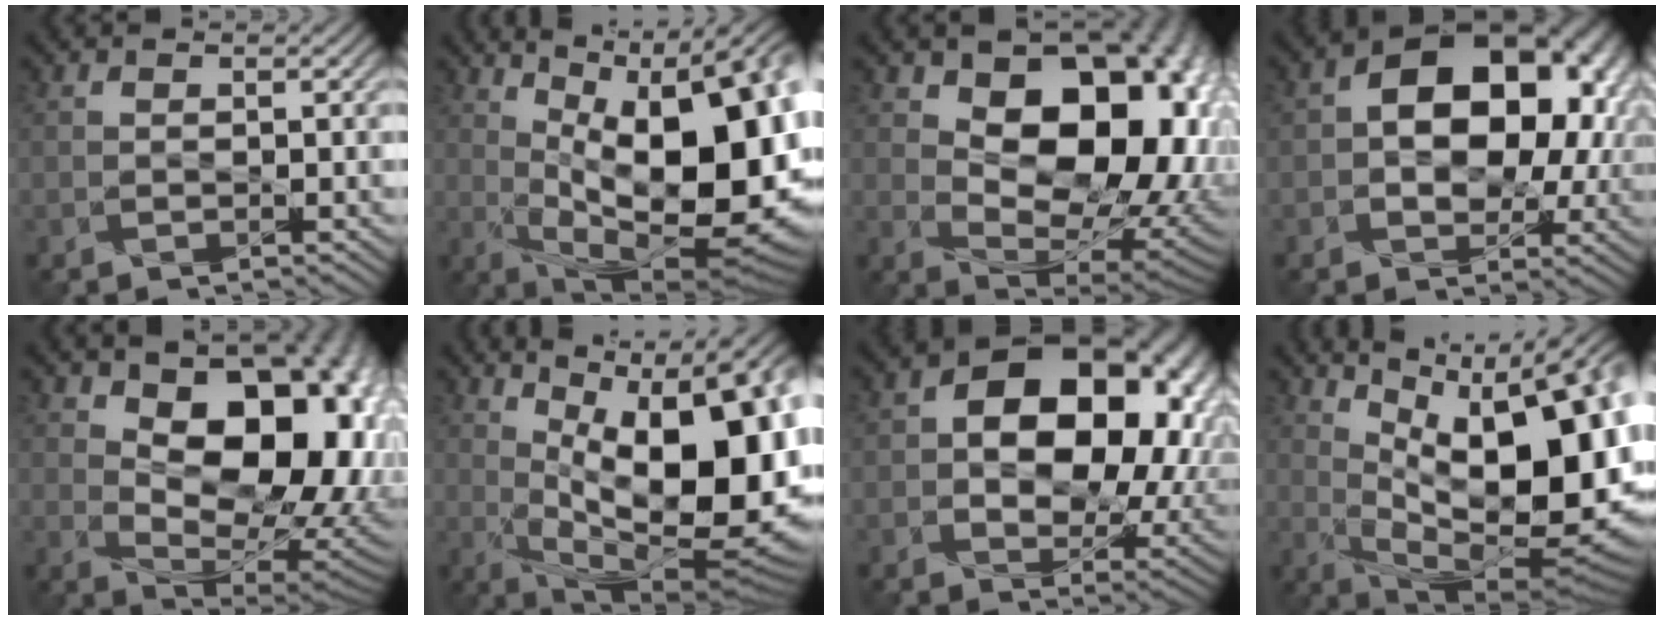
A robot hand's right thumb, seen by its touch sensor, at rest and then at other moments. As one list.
[{"total": 20.3, "force": [2.7, 9.4, 17.8], "torque": [-0.245, 0.019, 0.058]}, {"total": 17.2, "force": [3.0, 11.1, 12.8], "torque": [-0.129, -0.005, 0.060]}, {"total": 14.5, "force": [2.2, 9.6, 10.7], "torque": [-0.141, 0.012, 0.037]}, {"total": 15.5, "force": [3.2, 9.4, 12.0], "torque": [-0.140, 0.001, 0.054]}, {"total": 18.3, "force": [2.4, 8.2, 16.2], "torque": [-0.235, 0.017, 0.042]}, {"total": 15.9, "force": [3.1, 10.5, 11.5], "torque": [-0.153, -0.002, 0.058]}, {"total": 19.6, "force": [5.0, 7.9, 17.2], "torque": [-0.236, 0.019, 0.086]}]